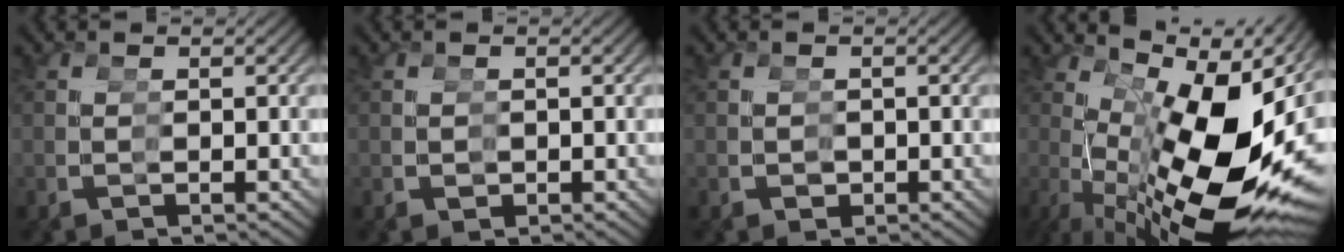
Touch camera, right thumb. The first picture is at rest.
{"total": 1.6, "force": [0.0, 1.5, 0.6], "torque": [-0.012, -0.014, 0.008]}
{"total": 2.1, "force": [-0.3, 1.9, 0.9], "torque": [-0.014, -0.016, 0.005]}
{"total": 18.6, "force": [-0.1, 9.9, 15.7], "torque": [-0.265, -0.033, 0.028]}